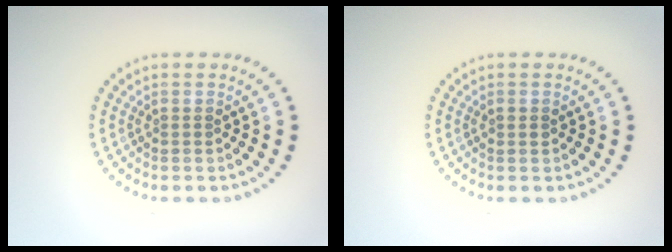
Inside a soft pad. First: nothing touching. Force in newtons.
{"total": 0.8, "press": 0.8, "slide": 0.3}